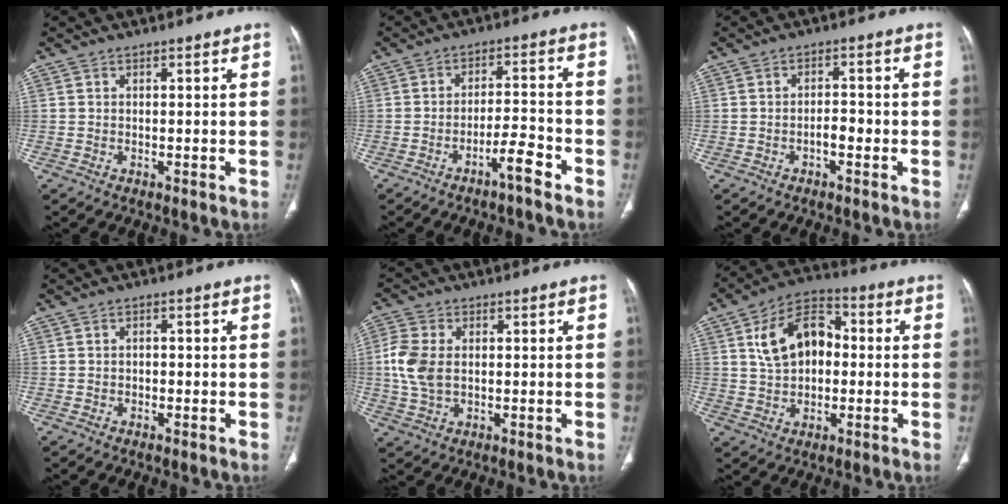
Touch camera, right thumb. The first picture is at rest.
{"total": 5.4, "force": [-3.8, 0.8, 3.8], "torque": [-0.067, 0.034, -0.062]}
{"total": 2.6, "force": [-1.0, 1.2, 2.0], "torque": [-0.025, 0.014, -0.017]}
{"total": 0.8, "force": [-0.2, 0.7, 0.4], "torque": [-0.002, 0.003, -0.005]}
{"total": 7.6, "force": [0.3, 5.0, 5.7], "torque": [-0.135, 0.006, 0.009]}
{"total": 13.0, "force": [1.8, 8.6, 9.5], "torque": [-0.140, 0.022, 0.025]}